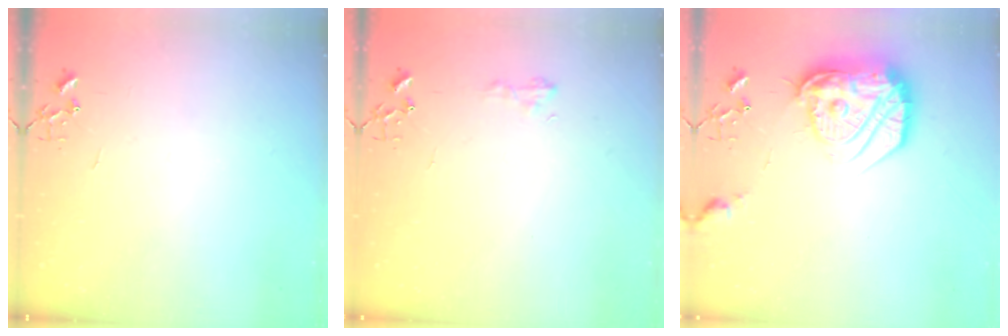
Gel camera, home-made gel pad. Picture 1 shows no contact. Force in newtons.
{"total": 5.6, "press": 5.6, "slide": 0.6}
{"total": 21.6, "press": 21.5, "slide": 1.7}